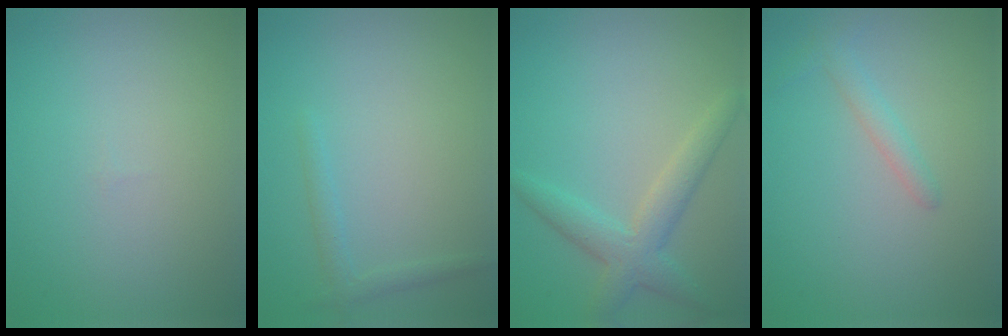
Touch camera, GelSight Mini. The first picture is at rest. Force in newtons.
{"total": 1.2, "press": 1.2, "slide": 0.1}
{"total": 3.5, "press": 3.5, "slide": 0.0}
{"total": 1.5, "press": 1.5, "slide": 0.1}